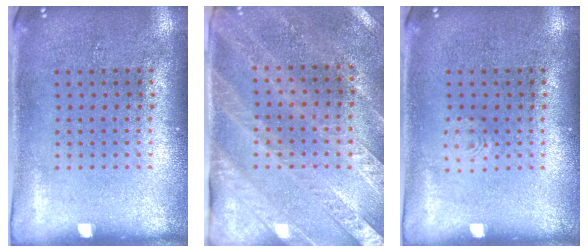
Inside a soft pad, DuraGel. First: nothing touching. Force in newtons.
{"total": 2.6, "press": 2.3, "slide": 1.3}
{"total": 0.8, "press": 0.8, "slide": 0.1}